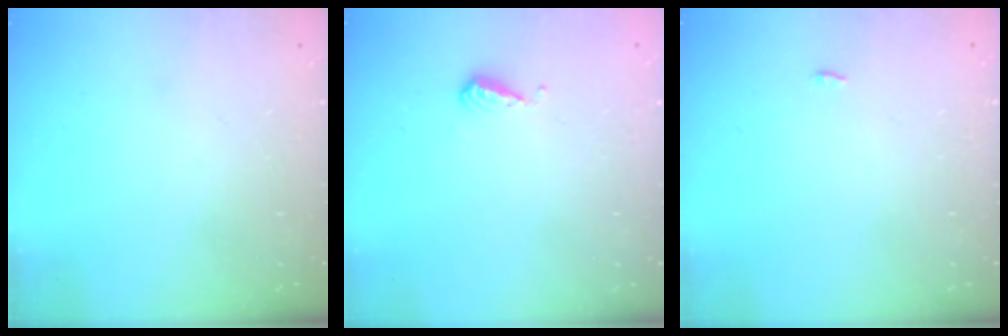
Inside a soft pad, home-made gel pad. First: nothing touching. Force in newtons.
{"total": 4.6, "press": 4.5, "slide": 0.9}
{"total": 6.7, "press": 1.4, "slide": 6.6}